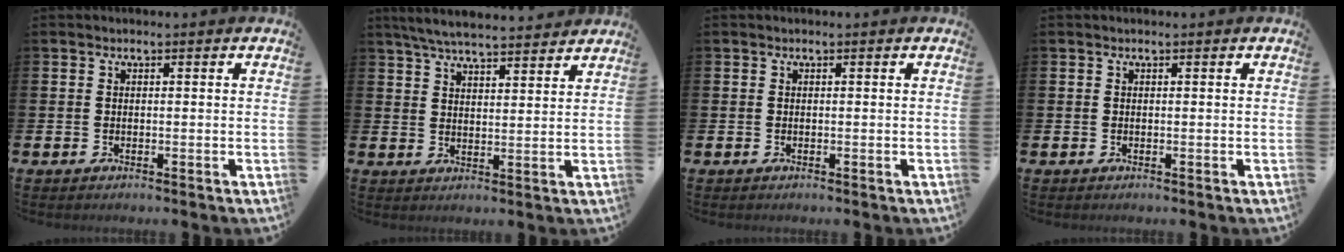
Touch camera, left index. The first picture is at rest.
{"total": 5.7, "force": [5.5, 0.4, 1.3], "torque": [-0.033, -0.029, 0.098]}
{"total": 0.0}
{"total": 0.0}